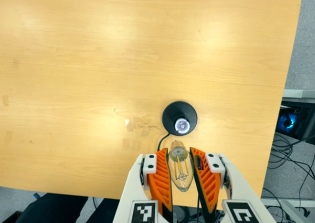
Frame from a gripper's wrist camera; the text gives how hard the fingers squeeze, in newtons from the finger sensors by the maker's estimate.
{"total": 18.2, "left": 19.3, "right": 17.1}